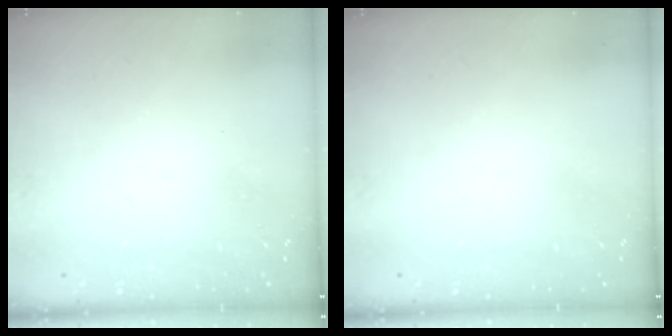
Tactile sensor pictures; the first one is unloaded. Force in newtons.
{"total": 0.0}